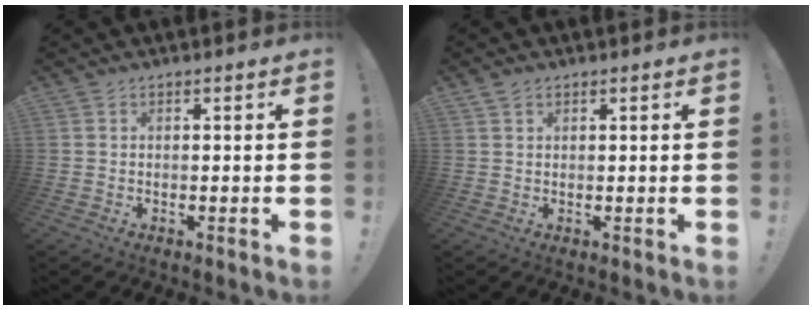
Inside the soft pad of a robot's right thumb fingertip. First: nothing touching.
{"total": 1.4, "force": [1.0, 0.8, 0.5], "torque": [-0.010, -0.001, 0.019]}